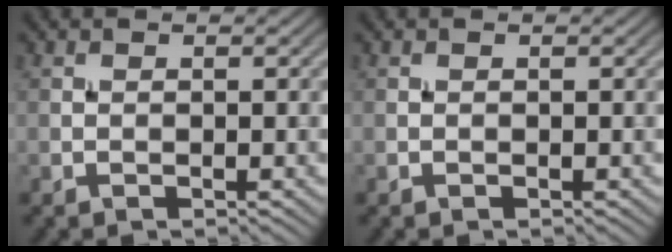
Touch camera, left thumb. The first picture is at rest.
{"total": 0.0}